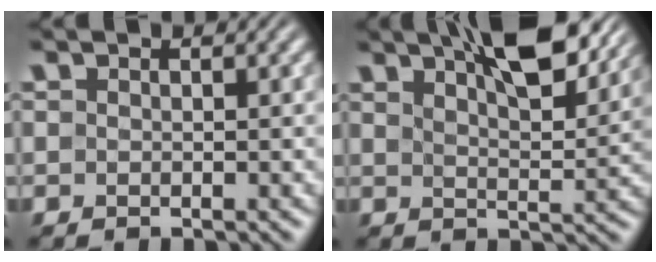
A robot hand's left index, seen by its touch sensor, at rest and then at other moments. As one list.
[{"total": 8.7, "force": [5.5, 2.7, 6.2], "torque": [-0.086, 0.021, 0.073]}]